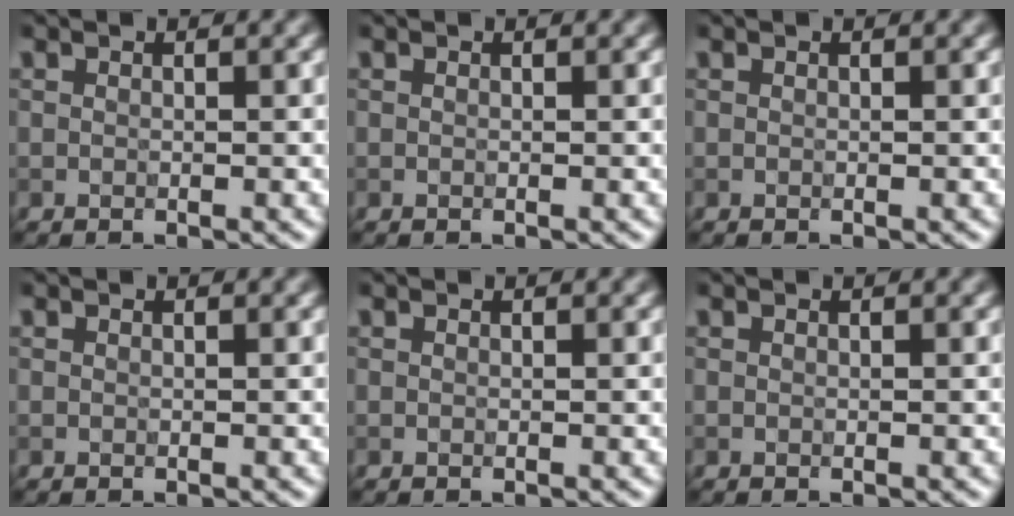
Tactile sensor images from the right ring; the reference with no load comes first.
{"total": 0.0}
{"total": 0.0}
{"total": 0.0}
{"total": 0.0}
{"total": 0.0}